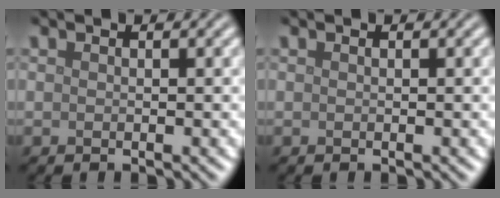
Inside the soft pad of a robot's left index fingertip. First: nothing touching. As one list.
[{"total": 0.0}]